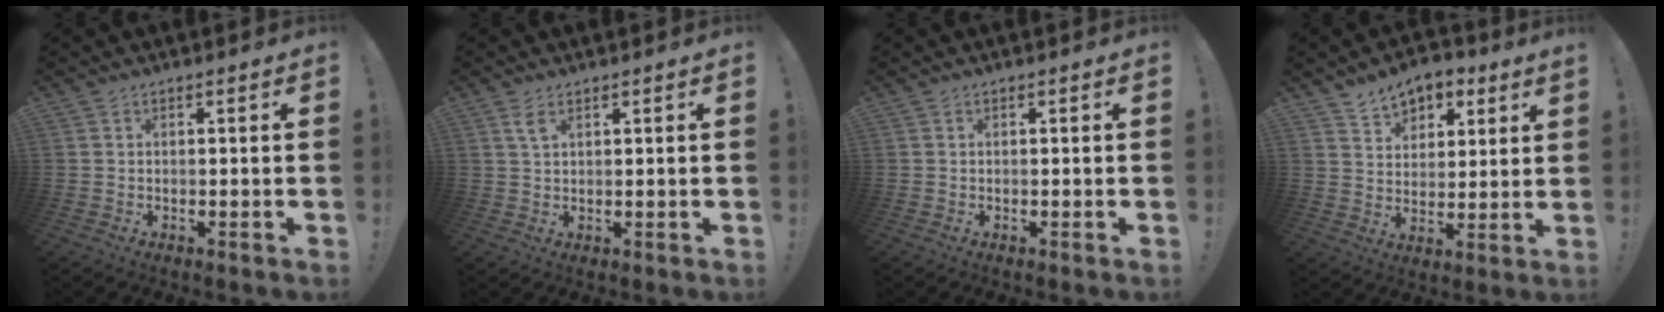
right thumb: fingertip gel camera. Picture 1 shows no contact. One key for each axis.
{"total": 2.9, "fx": 1.5, "fy": 1.2, "fz": 2.3, "tx": -0.046, "ty": 0.000, "tz": 0.026}
{"total": 0.0}
{"total": 8.4, "fx": 6.1, "fy": 5.2, "fz": 2.5, "tx": -0.038, "ty": -0.037, "tz": 0.116}